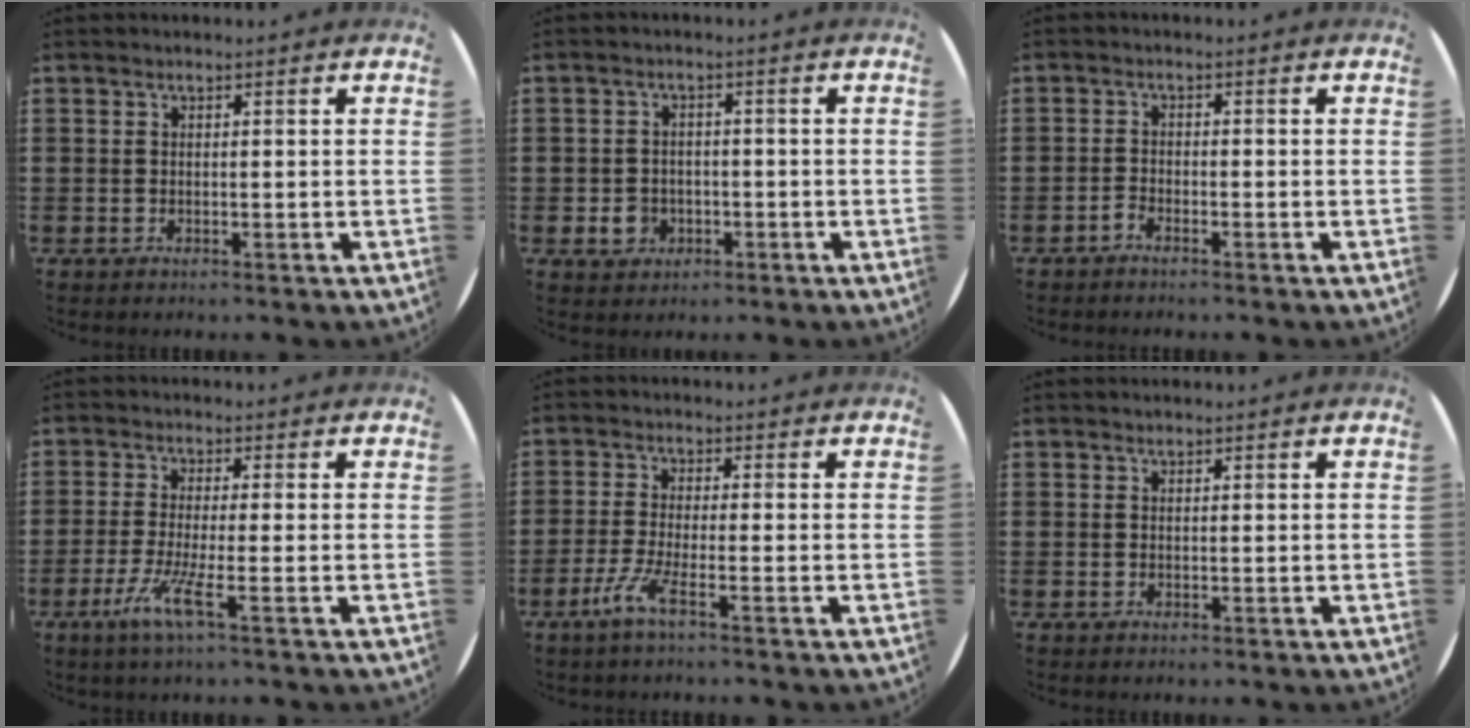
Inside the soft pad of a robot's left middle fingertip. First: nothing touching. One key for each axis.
{"total": 2.5, "fx": -0.8, "fy": 2.2, "fz": 1.0, "tx": -0.024, "ty": 0.004, "tz": -0.017}
{"total": 0.8, "fx": -0.8, "fy": 0.0, "fz": 0.2, "tx": -0.008, "ty": -0.001, "tz": -0.016}
{"total": 5.1, "fx": -1.8, "fy": -0.1, "fz": 4.8, "tx": -0.105, "ty": -0.017, "tz": -0.037}
{"total": 3.7, "fx": -1.8, "fy": -0.2, "fz": 3.2, "tx": -0.078, "ty": -0.015, "tz": -0.039}
{"total": 0.0}